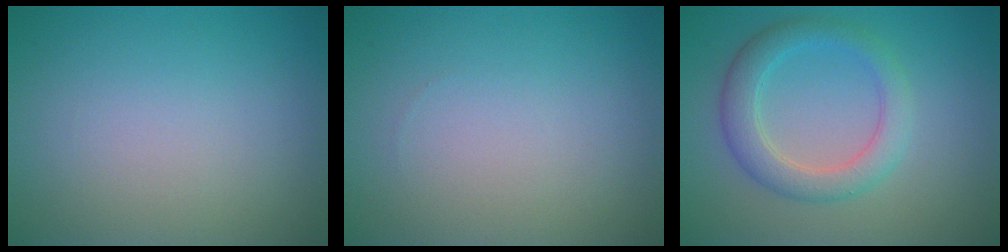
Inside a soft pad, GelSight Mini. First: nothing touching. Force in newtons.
{"total": 0.0}
{"total": 3.7, "press": 3.7, "slide": 0.3}